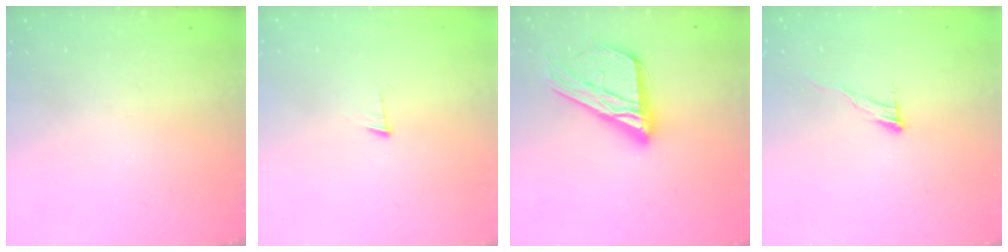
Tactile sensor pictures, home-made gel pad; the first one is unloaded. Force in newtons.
{"total": 3.5, "press": 3.5, "slide": 0.5}
{"total": 20.4, "press": 20.4, "slide": 1.8}
{"total": 6.6, "press": 6.6, "slide": 0.5}